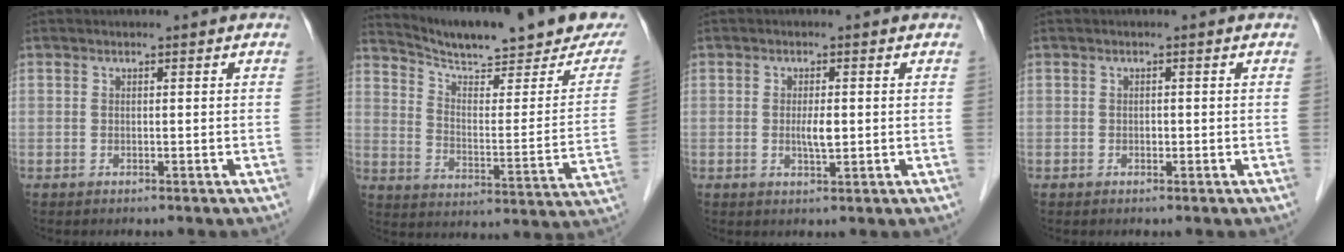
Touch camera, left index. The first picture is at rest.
{"total": 21.8, "force": [19.1, 3.2, 10.0], "torque": [-0.145, -0.033, 0.257]}
{"total": 2.3, "force": [0.0, 0.5, 2.2], "torque": [-0.042, -0.002, 0.002]}
{"total": 0.5, "force": [-0.1, 0.4, 0.4], "torque": [-0.004, 0.002, -0.004]}